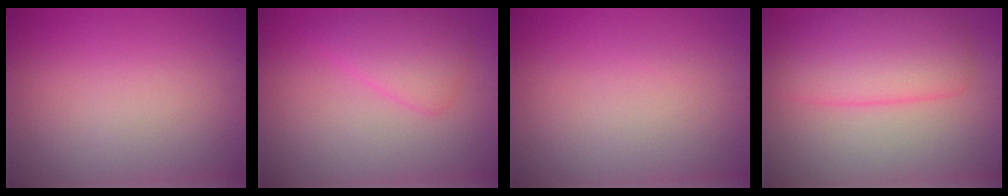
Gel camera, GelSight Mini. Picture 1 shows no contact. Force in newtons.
{"total": 2.8, "press": 2.8, "slide": 0.2}
{"total": 0.0}
{"total": 5.3, "press": 5.3, "slide": 0.1}